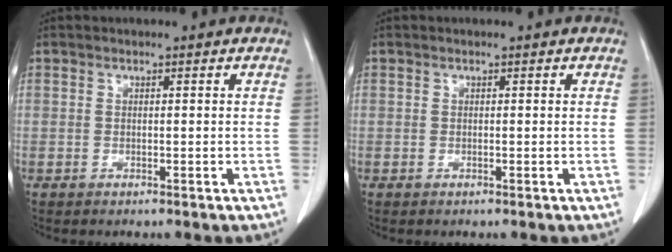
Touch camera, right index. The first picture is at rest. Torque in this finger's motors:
{"motor_torque": [-0.04, 0.08, 0.01, -0.01]}